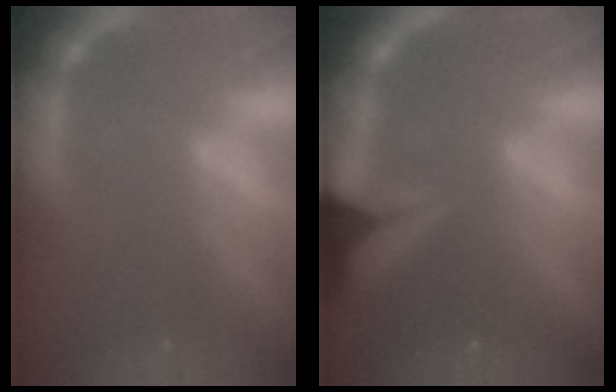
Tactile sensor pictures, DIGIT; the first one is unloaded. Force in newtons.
{"total": 8.4}